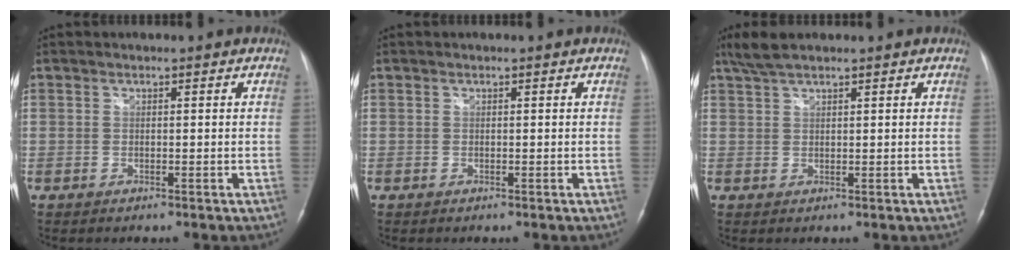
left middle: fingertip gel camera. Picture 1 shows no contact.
{"total": 0.0}
{"total": 3.7, "force": [3.0, 0.5, 2.1], "torque": [-0.053, 0.013, 0.065]}